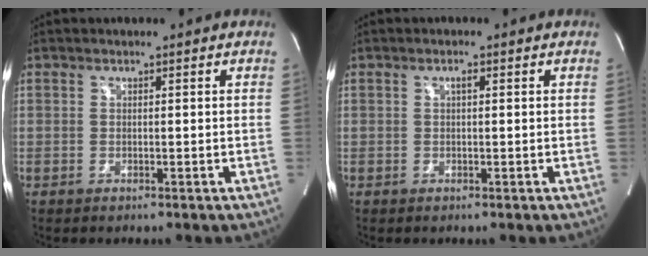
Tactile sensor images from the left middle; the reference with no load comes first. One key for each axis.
{"total": 0.8, "fx": 0.2, "fy": 0.2, "fz": 0.8, "tx": -0.014, "ty": 0.003, "tz": 0.003}